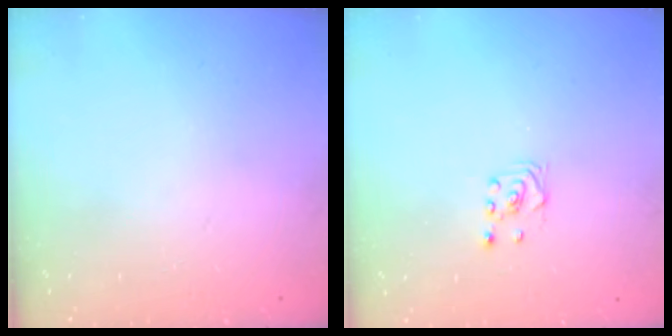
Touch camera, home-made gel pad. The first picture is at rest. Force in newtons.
{"total": 1.6, "press": 1.4, "slide": 0.9}